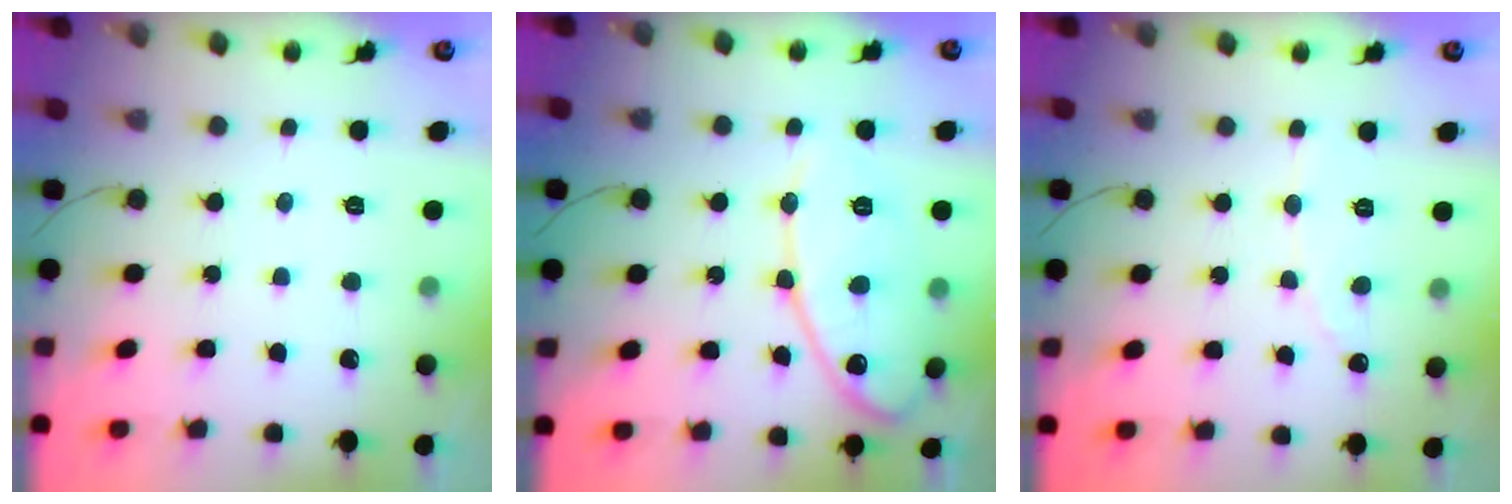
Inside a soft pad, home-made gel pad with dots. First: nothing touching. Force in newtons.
{"total": 12.9, "press": 12.9, "slide": 0.9}
{"total": 1.7, "press": 1.7, "slide": 0.1}